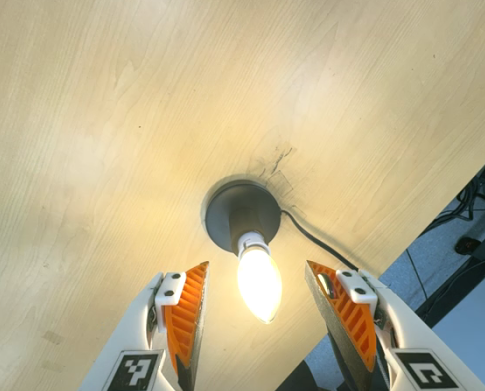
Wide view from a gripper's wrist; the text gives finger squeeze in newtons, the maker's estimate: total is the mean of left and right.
{"total": 0.0}